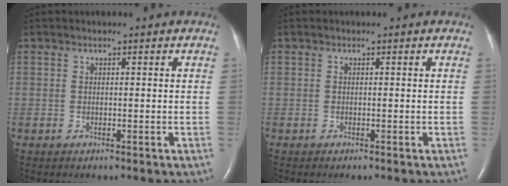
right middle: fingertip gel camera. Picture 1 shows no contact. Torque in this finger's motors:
{"motor_torque": [0.02, -0.05, -0.05, -0.01]}